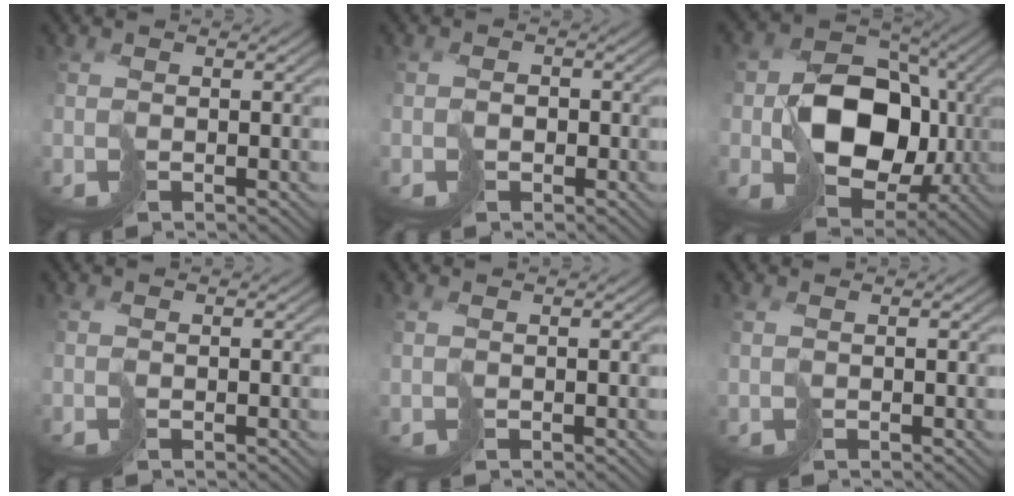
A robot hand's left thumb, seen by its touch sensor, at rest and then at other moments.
{"total": 3.2, "force": [-1.6, 2.5, 1.2], "torque": [-0.021, -0.003, -0.035]}
{"total": 15.5, "force": [-2.3, 11.3, 10.3], "torque": [-0.189, -0.023, -0.039]}
{"total": 0.0}
{"total": 0.0}
{"total": 0.0}